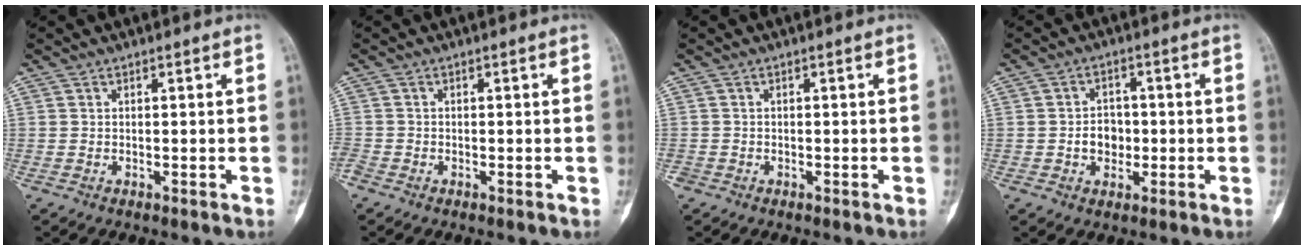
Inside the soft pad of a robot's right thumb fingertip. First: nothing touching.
{"total": 1.5, "force": [-1.0, 0.7, 0.8], "torque": [-0.027, -0.005, -0.027]}
{"total": 0.8, "force": [-0.5, 0.6, 0.0], "torque": [0.002, 0.003, -0.012]}
{"total": 4.9, "force": [-0.8, 4.0, 2.8], "torque": [-0.020, 0.010, -0.014]}